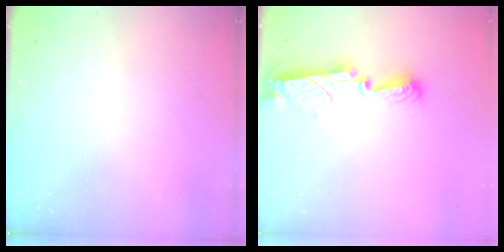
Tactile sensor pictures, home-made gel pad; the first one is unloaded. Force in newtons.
{"total": 8.9, "press": 8.9, "slide": 0.5}